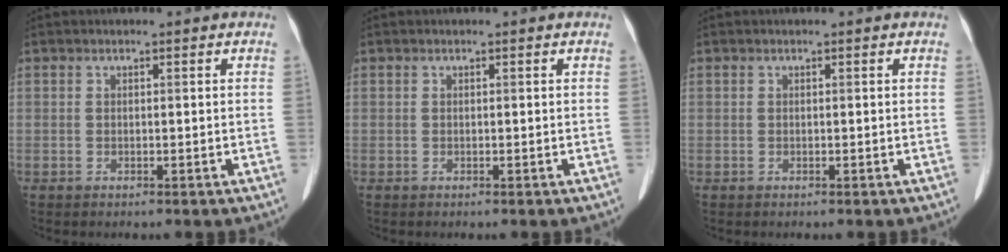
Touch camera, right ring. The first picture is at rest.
{"total": 0.0}
{"total": 0.0}